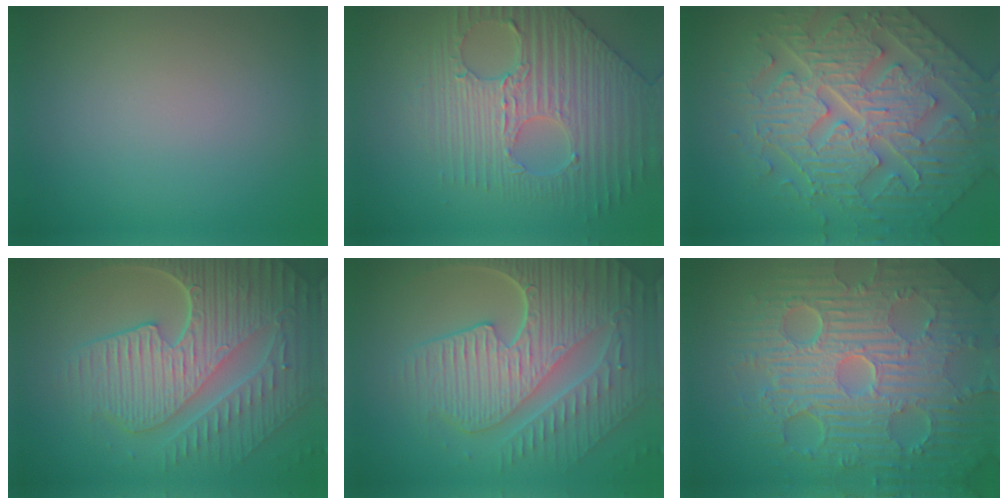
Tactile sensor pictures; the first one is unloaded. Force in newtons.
{"total": 5.3, "press": 5.0, "slide": 1.9}
{"total": 7.2, "press": 6.2, "slide": 3.7}
{"total": 9.4, "press": 6.4, "slide": 6.9}
{"total": 9.4, "press": 6.4, "slide": 6.9}
{"total": 11.7, "press": 7.5, "slide": 9.0}